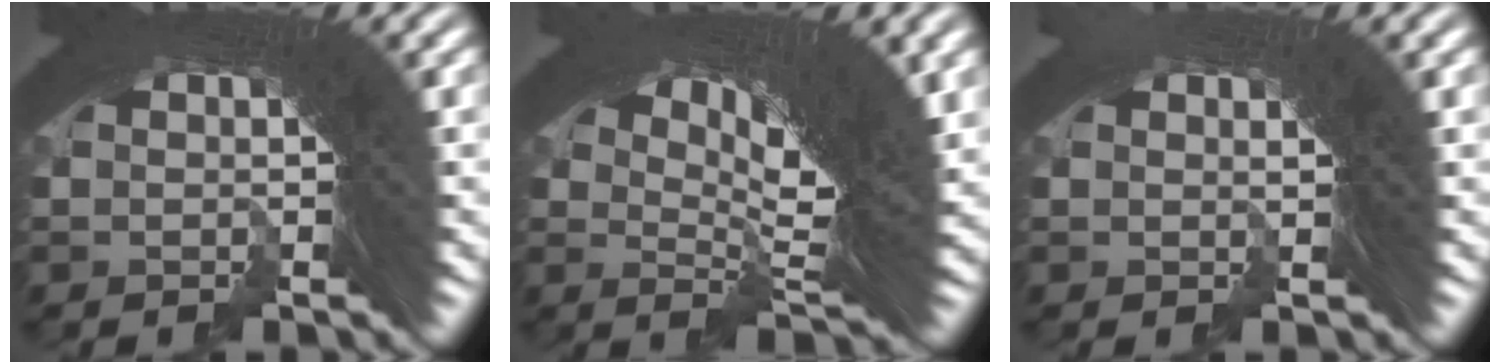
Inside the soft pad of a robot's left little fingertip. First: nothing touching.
{"total": 9.0, "force": [1.3, 3.6, 8.2], "torque": [-0.127, -0.006, 0.021]}
{"total": 1.6, "force": [-1.5, 0.5, -0.2], "torque": [-0.013, -0.022, -0.018]}